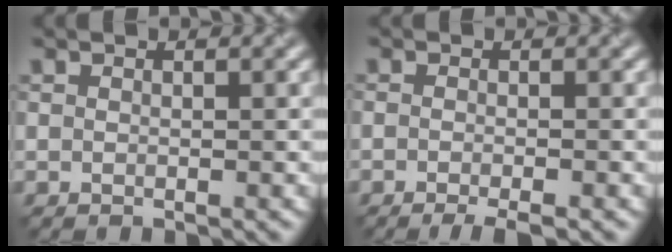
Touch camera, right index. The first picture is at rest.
{"total": 2.4, "force": [-1.5, 0.3, 1.8], "torque": [-0.022, 0.003, -0.020]}